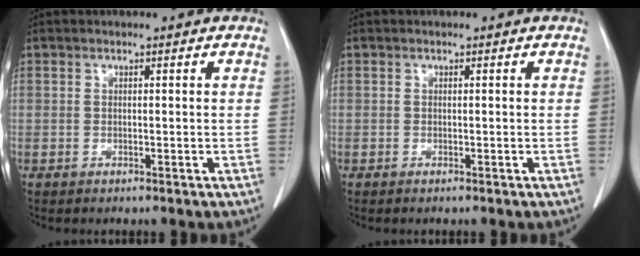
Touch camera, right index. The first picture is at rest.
{"total": 0.0}